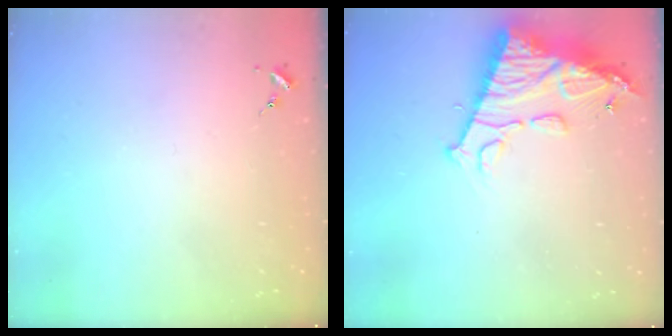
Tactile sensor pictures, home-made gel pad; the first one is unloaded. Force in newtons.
{"total": 17.7, "press": 17.6, "slide": 1.6}